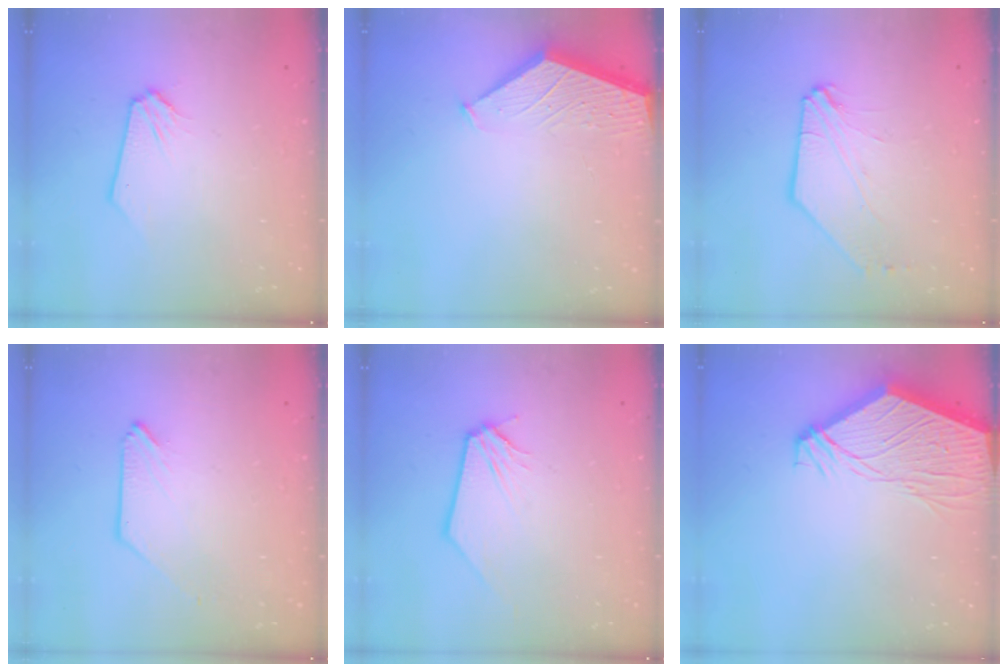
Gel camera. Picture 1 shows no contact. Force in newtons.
{"total": 1.9, "press": 1.9, "slide": 0.2}
{"total": 6.3, "press": 6.2, "slide": 1.0}
{"total": 0.0}
{"total": 0.0}
{"total": 15.6, "press": 15.4, "slide": 2.1}